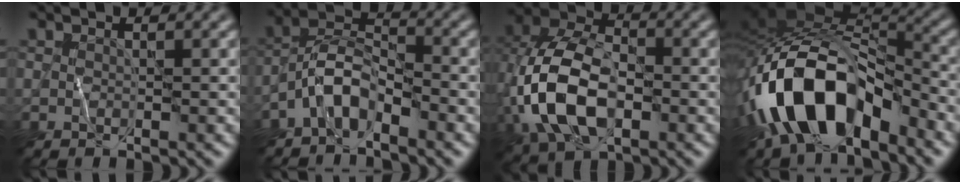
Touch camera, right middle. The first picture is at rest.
{"total": 4.0, "force": [-2.8, 1.6, 2.5], "torque": [-0.038, 0.014, -0.063]}
{"total": 10.3, "force": [-1.9, 6.5, 7.8], "torque": [-0.181, 0.000, -0.050]}
{"total": 13.7, "force": [-6.2, 7.6, 9.6], "torque": [-0.172, -0.001, -0.115]}